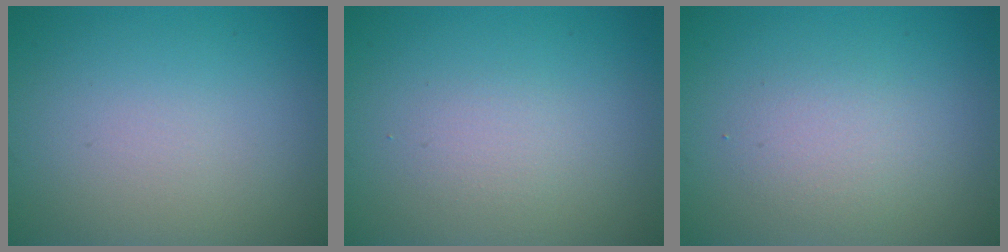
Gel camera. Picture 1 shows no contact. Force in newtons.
{"total": 1.1, "press": 1.1, "slide": 0.1}
{"total": 2.0, "press": 2.0, "slide": 0.2}